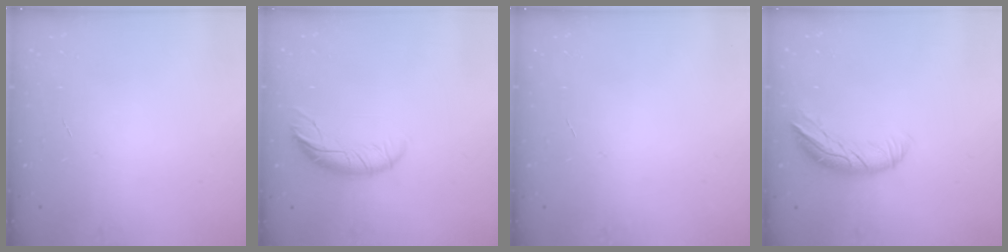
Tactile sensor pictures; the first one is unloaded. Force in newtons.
{"total": 9.1, "press": 9.0, "slide": 1.6}
{"total": 0.0}
{"total": 9.4, "press": 9.1, "slide": 2.4}